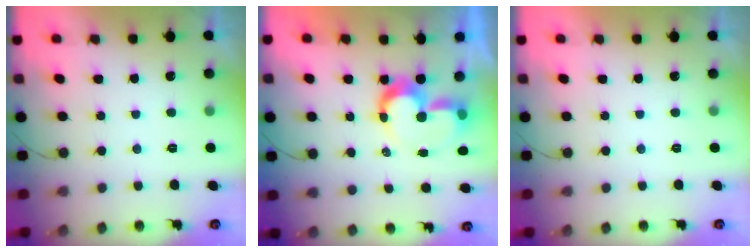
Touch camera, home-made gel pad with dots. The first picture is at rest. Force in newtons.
{"total": 10.3, "press": 10.2, "slide": 0.7}
{"total": 1.7, "press": 1.6, "slide": 0.1}